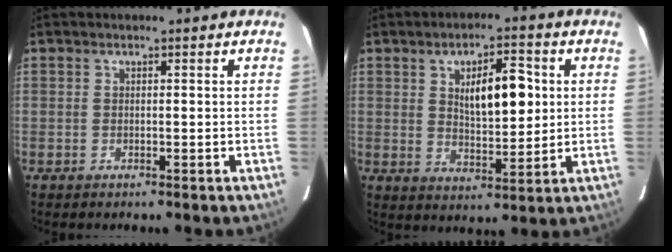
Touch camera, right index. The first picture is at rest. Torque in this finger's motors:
{"motor_torque": [0.29, 0.09, 0.25, 0.07]}